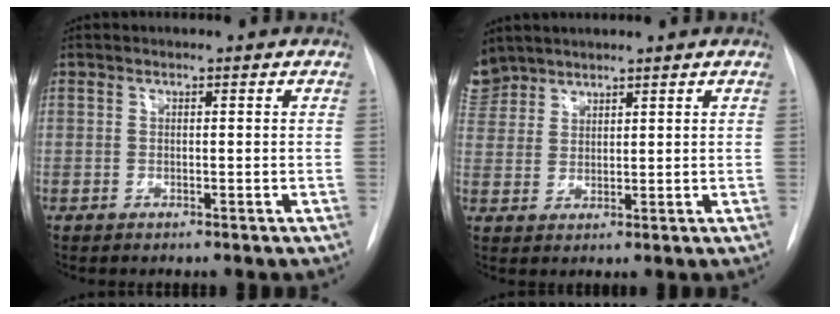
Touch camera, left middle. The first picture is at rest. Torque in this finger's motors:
{"motor_torque": [1.06, -1.08, 0.36, -0.03]}